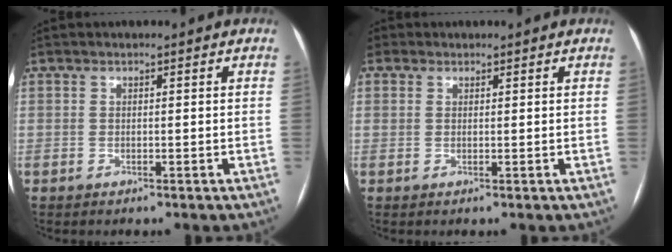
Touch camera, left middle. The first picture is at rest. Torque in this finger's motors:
{"motor_torque": [1.42, -0.71, 1.06, 0.21]}